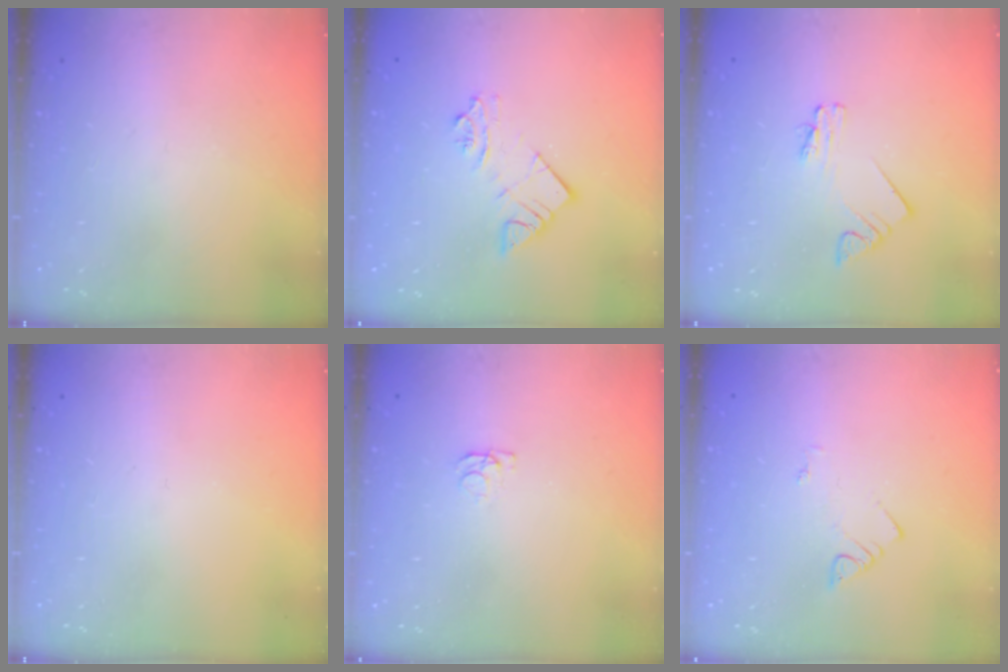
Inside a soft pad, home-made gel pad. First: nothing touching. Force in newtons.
{"total": 6.1, "press": 6.1, "slide": 0.4}
{"total": 1.9, "press": 1.9, "slide": 0.1}
{"total": 0.0}
{"total": 1.2, "press": 1.1, "slide": 0.3}
{"total": 2.1, "press": 2.1, "slide": 0.4}